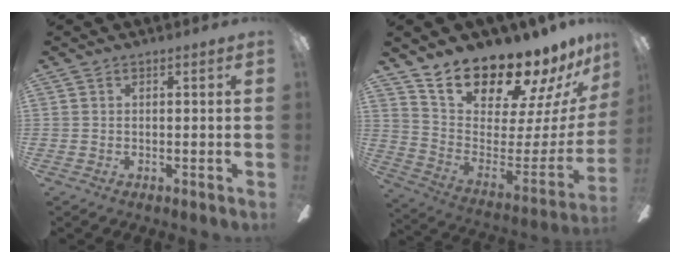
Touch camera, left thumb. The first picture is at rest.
{"total": 18.1, "force": [16.3, 4.8, 6.2], "torque": [-0.102, -0.148, 0.287]}